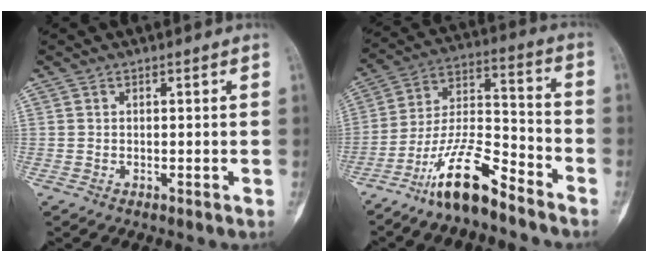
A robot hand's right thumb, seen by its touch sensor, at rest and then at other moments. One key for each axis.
{"total": 13.7, "fx": -10.2, "fy": 3.3, "fz": 8.6, "tx": -0.162, "ty": 0.080, "tz": -0.193}